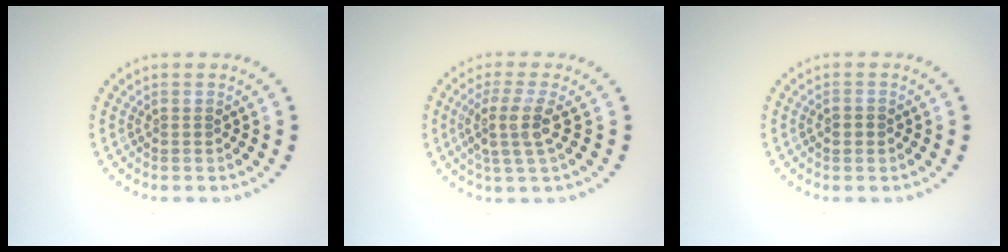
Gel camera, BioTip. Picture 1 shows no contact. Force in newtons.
{"total": 3.4, "press": 2.6, "slide": 2.2}
{"total": 1.3, "press": 1.3, "slide": 0.1}